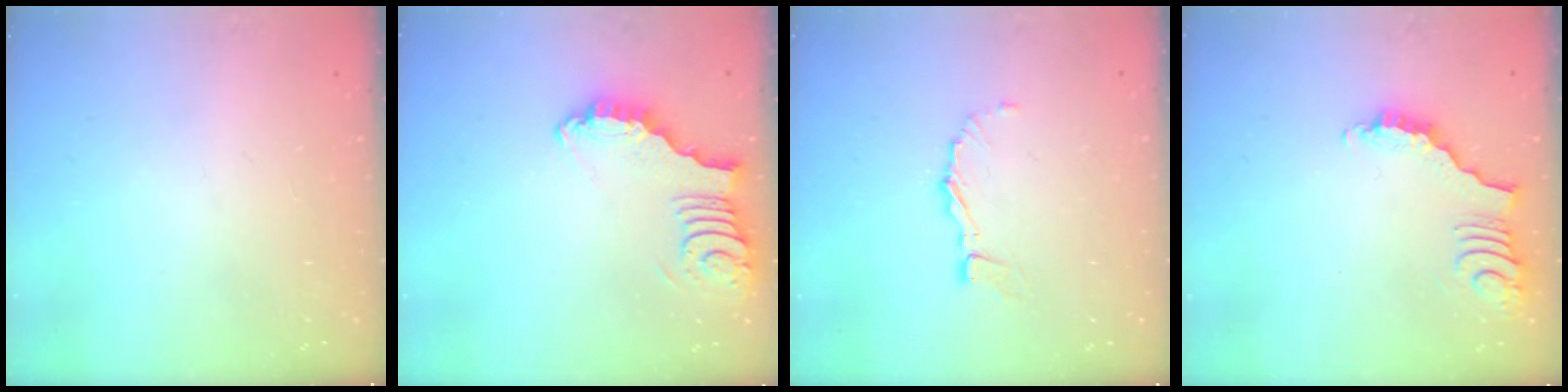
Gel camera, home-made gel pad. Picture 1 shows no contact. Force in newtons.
{"total": 3.8, "press": 3.8, "slide": 0.3}
{"total": 5.2, "press": 5.1, "slide": 0.2}
{"total": 3.8, "press": 3.7, "slide": 0.6}